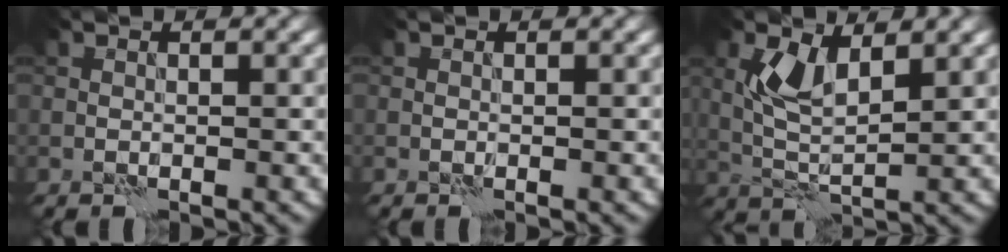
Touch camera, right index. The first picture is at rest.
{"total": 0.0}
{"total": 4.2, "force": [1.7, 1.8, 3.4], "torque": [-0.076, 0.001, 0.034]}